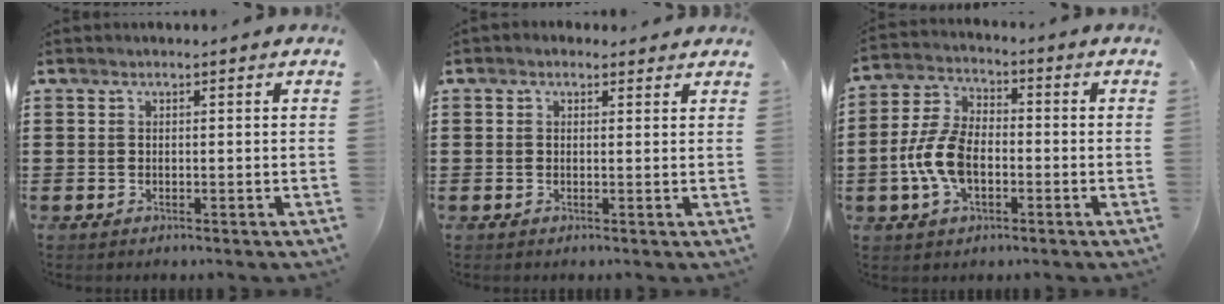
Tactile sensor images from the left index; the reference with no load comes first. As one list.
[{"total": 1.0, "force": [0.6, 0.8, 0.2], "torque": [-0.008, 0.007, 0.011]}, {"total": 8.8, "force": [-2.5, 5.7, 6.3], "torque": [-0.157, 0.008, -0.055]}]